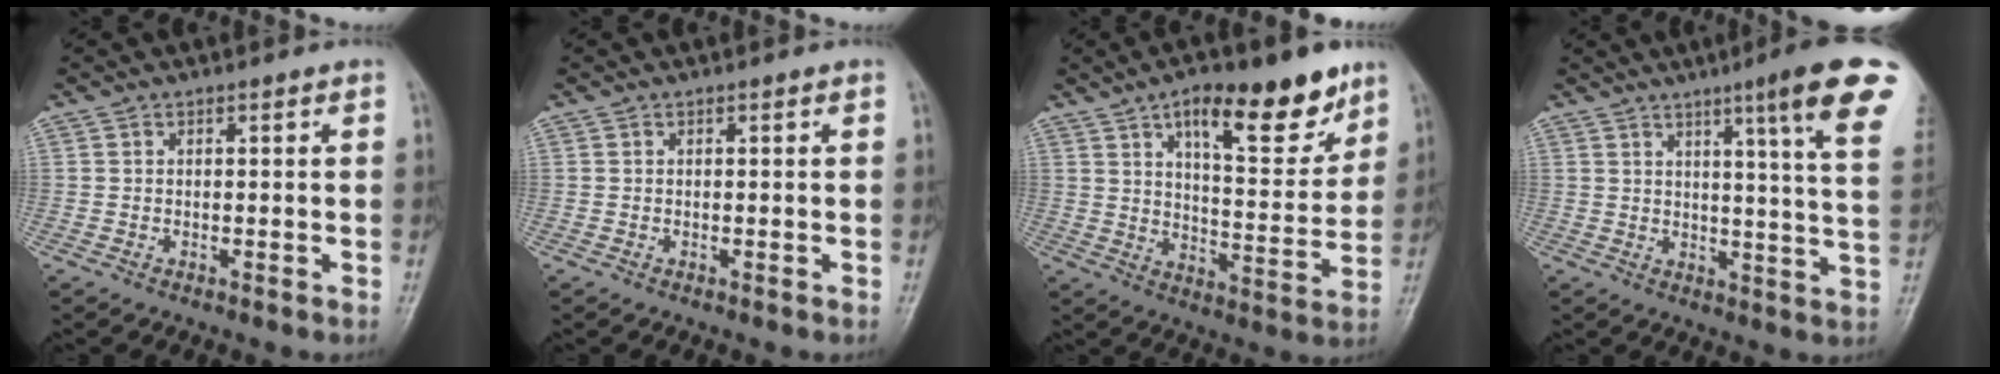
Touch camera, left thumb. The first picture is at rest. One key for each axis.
{"total": 0.0}
{"total": 16.9, "fx": 10.1, "fy": 6.3, "fz": 12.0, "tx": -0.132, "ty": -0.053, "tz": 0.154}
{"total": 15.6, "fx": 8.5, "fy": 0.4, "fz": 13.0, "tx": -0.161, "ty": -0.041, "tz": 0.097}